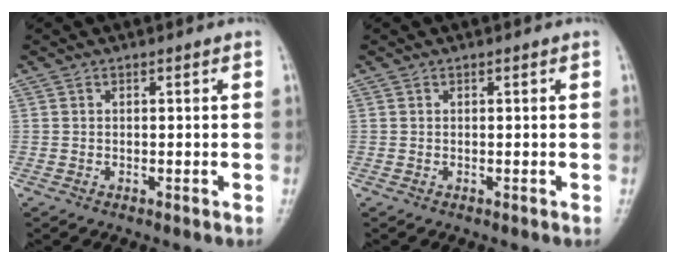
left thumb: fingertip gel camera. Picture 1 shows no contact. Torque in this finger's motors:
{"motor_torque": [0.01, 0.01, -0.05, 0.04, 0.00]}